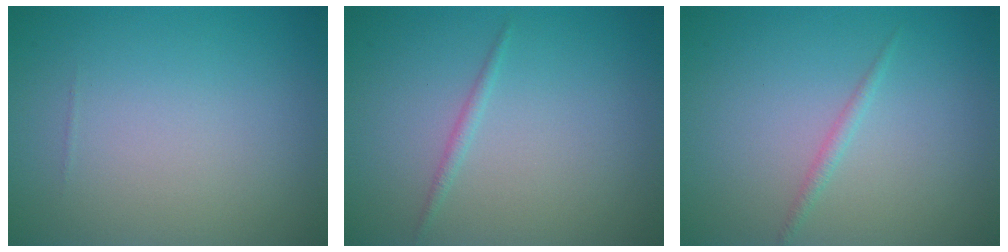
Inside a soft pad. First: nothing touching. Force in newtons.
{"total": 0.8, "press": 0.8, "slide": 0.0}
{"total": 0.9, "press": 0.9, "slide": 0.1}